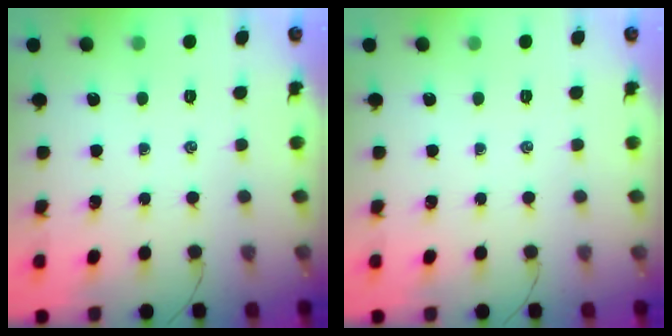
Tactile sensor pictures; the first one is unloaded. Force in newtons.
{"total": 0.0}